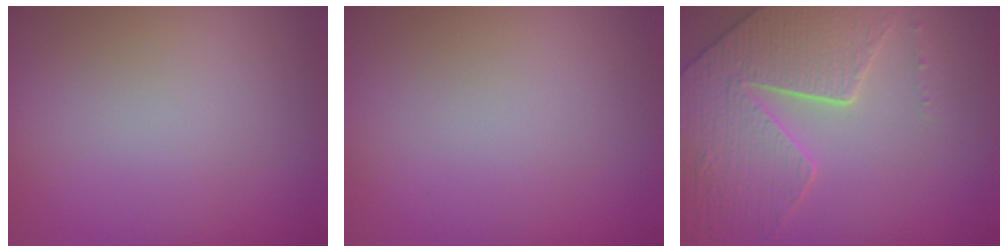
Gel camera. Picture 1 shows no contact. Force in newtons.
{"total": 0.0}
{"total": 8.0, "press": 6.1, "slide": 5.3}